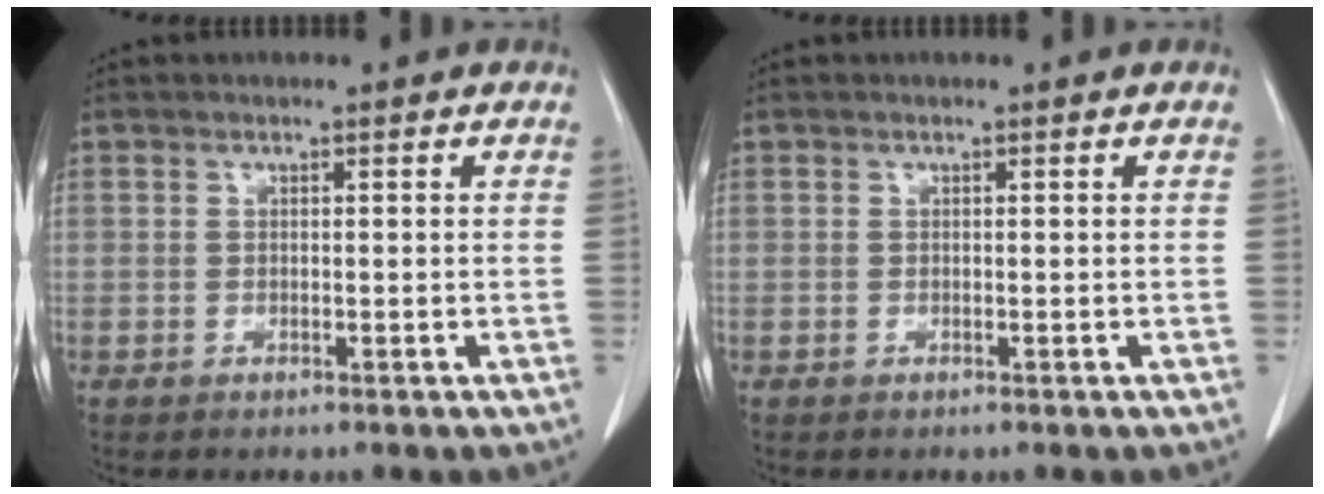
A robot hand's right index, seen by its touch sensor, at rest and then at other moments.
{"total": 0.0}